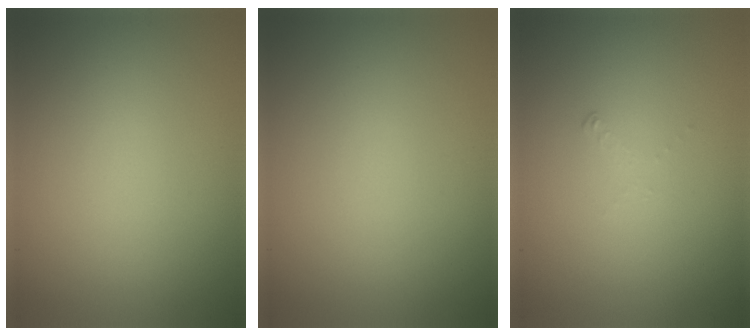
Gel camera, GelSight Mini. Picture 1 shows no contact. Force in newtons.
{"total": 0.0}
{"total": 0.6, "press": 0.2, "slide": 0.6}